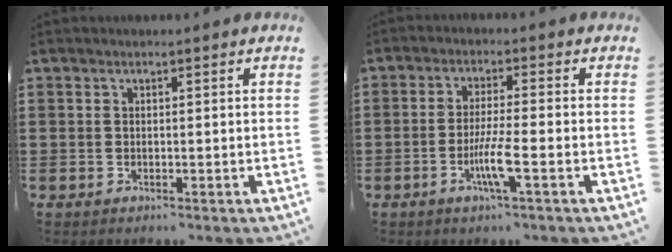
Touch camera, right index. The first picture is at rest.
{"total": 5.7, "force": [-2.1, 0.1, 5.3], "torque": [-0.102, -0.016, -0.040]}